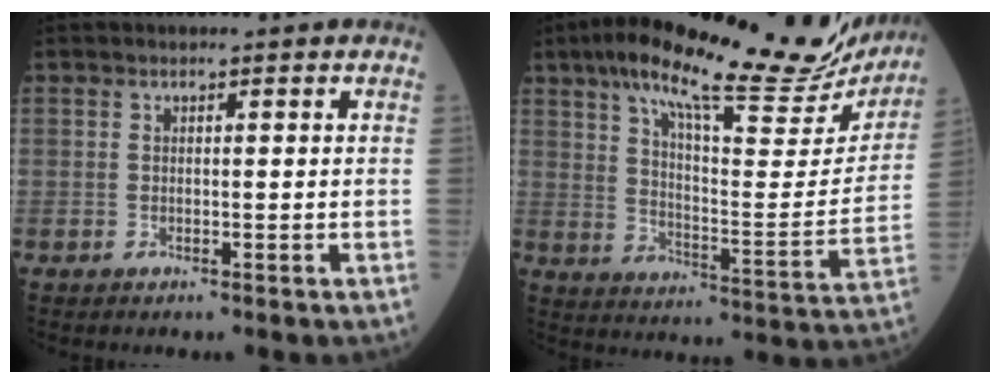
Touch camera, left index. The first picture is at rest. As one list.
[{"total": 26.3, "force": [21.1, 5.4, 14.8], "torque": [-0.227, 0.002, 0.285]}]